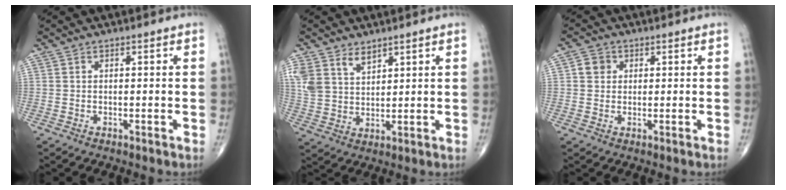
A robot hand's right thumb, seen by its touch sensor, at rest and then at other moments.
{"total": 6.9, "force": [4.5, 4.0, 3.4], "torque": [-0.054, -0.020, 0.099]}
{"total": 3.0, "force": [0.7, 2.7, 1.1], "torque": [-0.005, 0.002, 0.008]}